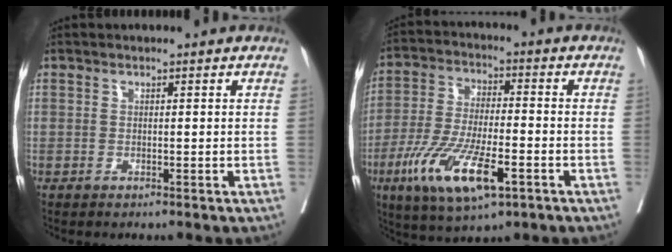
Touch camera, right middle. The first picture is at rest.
{"total": 13.4, "force": [-5.9, 3.6, 11.5], "torque": [-0.232, -0.022, -0.099]}